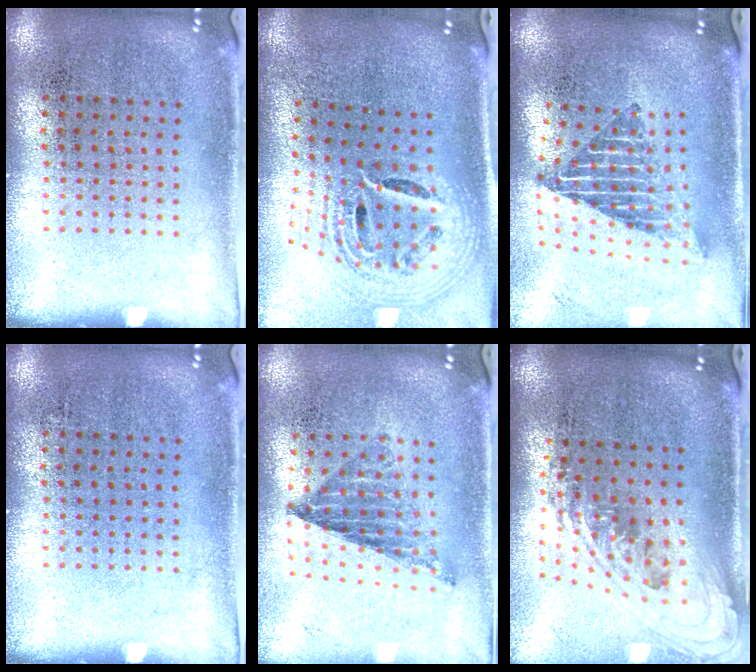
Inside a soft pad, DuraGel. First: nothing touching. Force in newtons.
{"total": 2.3, "press": 1.6, "slide": 1.7}
{"total": 2.2, "press": 1.6, "slide": 1.5}
{"total": 0.0}
{"total": 0.8, "press": 0.8, "slide": 0.2}
{"total": 2.4, "press": 1.7, "slide": 1.7}